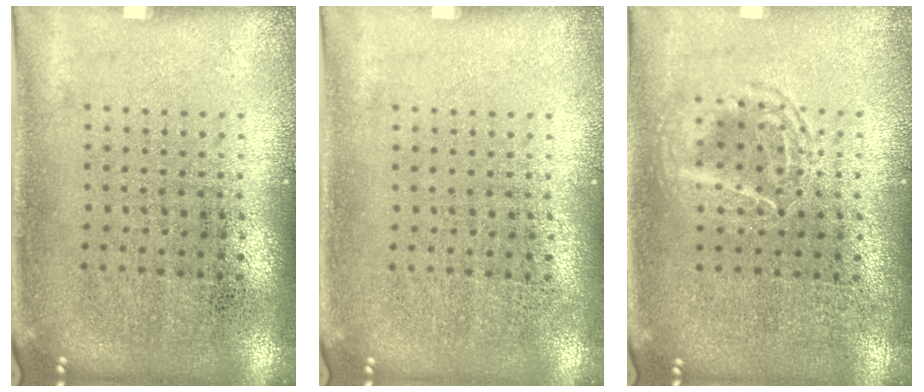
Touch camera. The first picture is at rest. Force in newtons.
{"total": 0.0}
{"total": 1.9, "press": 1.9, "slide": 0.3}